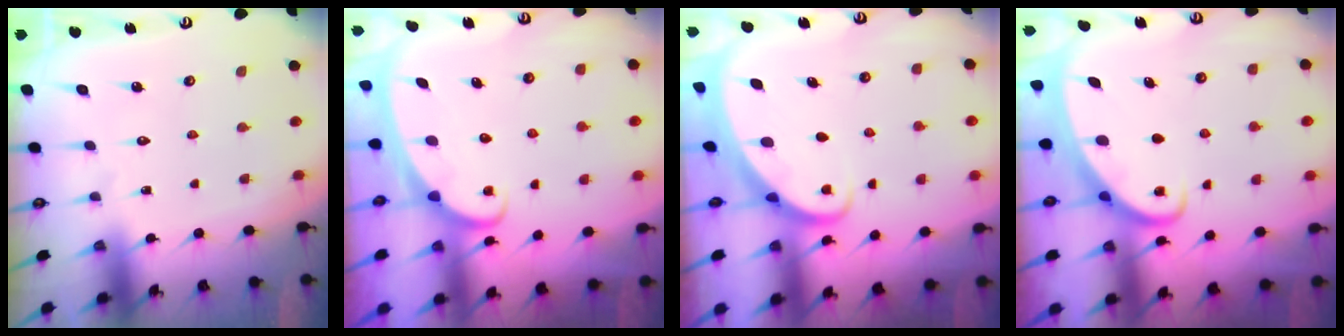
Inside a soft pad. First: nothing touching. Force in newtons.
{"total": 2.6, "press": 2.6, "slide": 0.3}
{"total": 3.1, "press": 3.1, "slide": 0.4}
{"total": 2.4, "press": 2.4, "slide": 0.4}